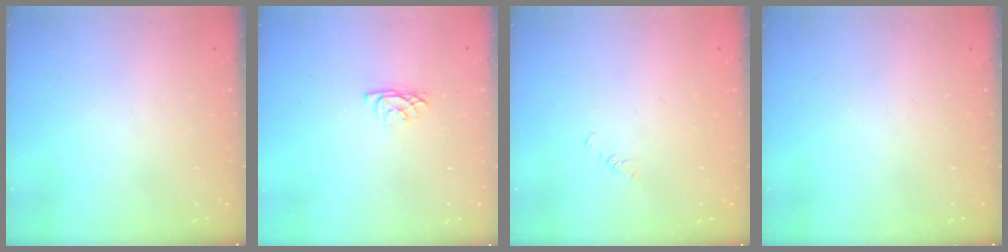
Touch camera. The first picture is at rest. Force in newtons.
{"total": 3.7, "press": 3.7, "slide": 0.7}
{"total": 2.0, "press": 2.0, "slide": 0.3}
{"total": 0.0}